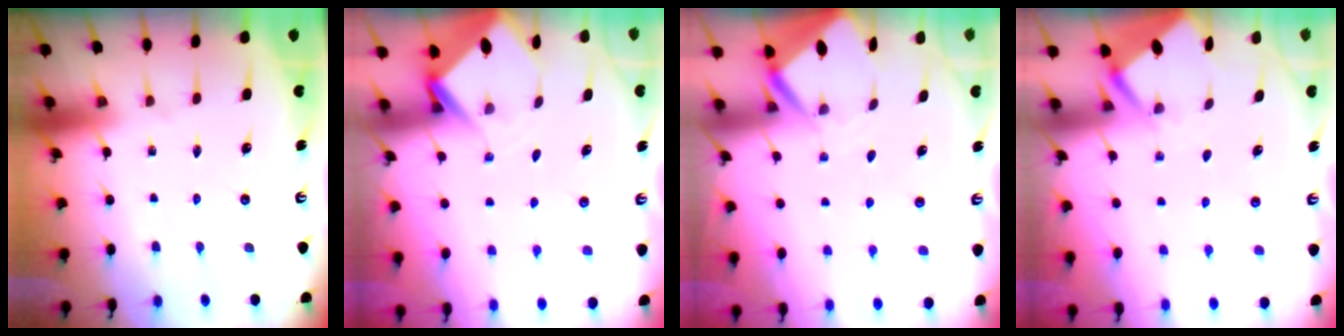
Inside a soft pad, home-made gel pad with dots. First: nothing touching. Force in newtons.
{"total": 3.8, "press": 3.7, "slide": 0.3}
{"total": 3.4, "press": 3.4, "slide": 0.4}
{"total": 2.7, "press": 2.7, "slide": 0.2}